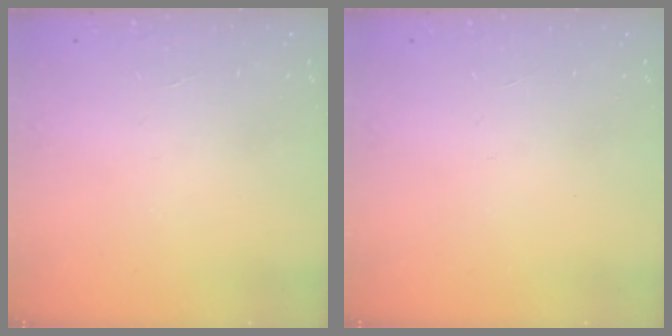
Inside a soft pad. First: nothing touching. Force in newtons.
{"total": 0.0}